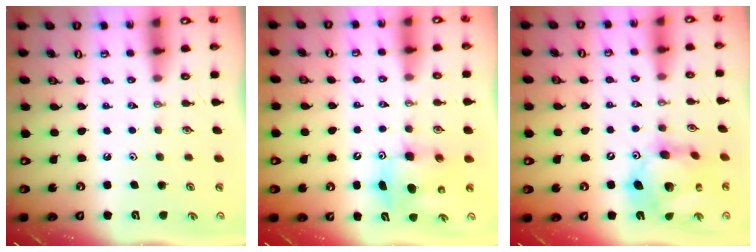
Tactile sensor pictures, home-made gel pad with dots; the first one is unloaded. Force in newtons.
{"total": 8.1, "press": 7.9, "slide": 1.8}
{"total": 16.1, "press": 16.0, "slide": 1.6}